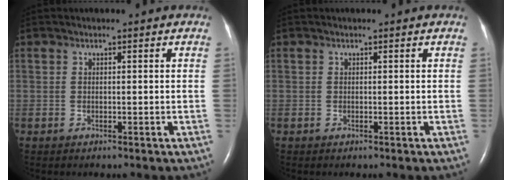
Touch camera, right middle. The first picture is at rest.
{"total": 0.0}